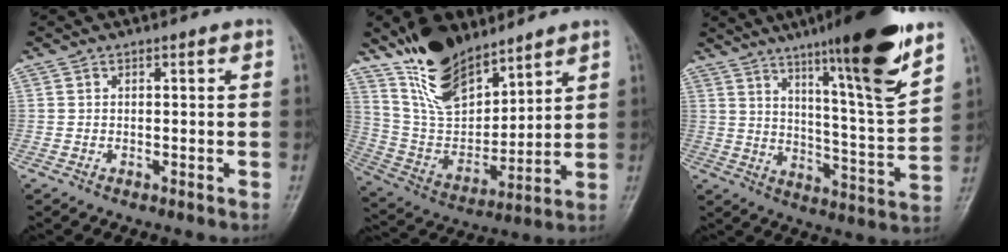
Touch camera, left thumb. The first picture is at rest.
{"total": 15.6, "force": [11.8, 6.9, 7.6], "torque": [-0.096, -0.070, 0.231]}
{"total": 19.8, "force": [12.5, 1.5, 15.2], "torque": [-0.208, -0.065, 0.194]}